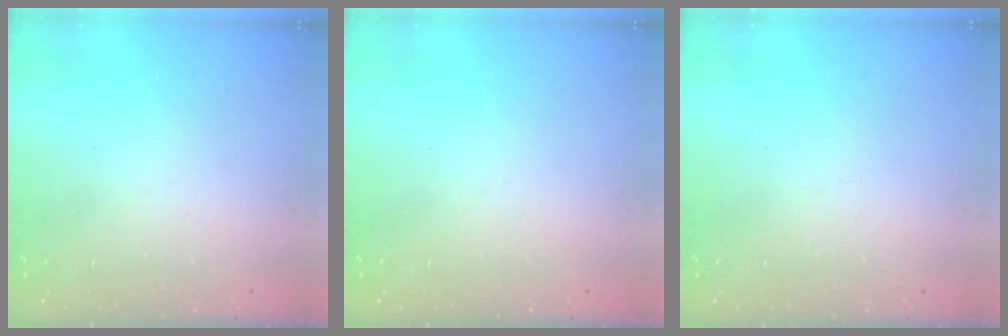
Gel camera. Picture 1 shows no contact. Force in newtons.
{"total": 0.0}
{"total": 0.0}